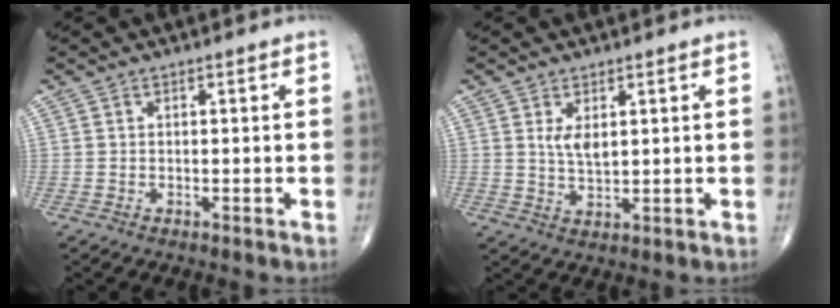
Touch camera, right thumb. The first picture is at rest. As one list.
[{"total": 3.6, "force": [1.3, 1.7, 2.9], "torque": [-0.049, -0.016, 0.029]}]